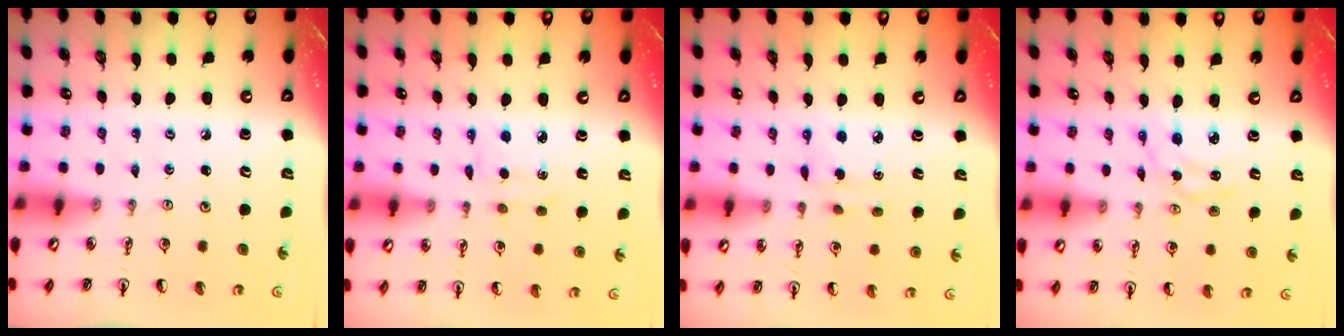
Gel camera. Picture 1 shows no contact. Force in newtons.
{"total": 3.8, "press": 3.8, "slide": 0.4}
{"total": 3.1, "press": 3.1, "slide": 0.3}
{"total": 2.5, "press": 2.5, "slide": 0.3}